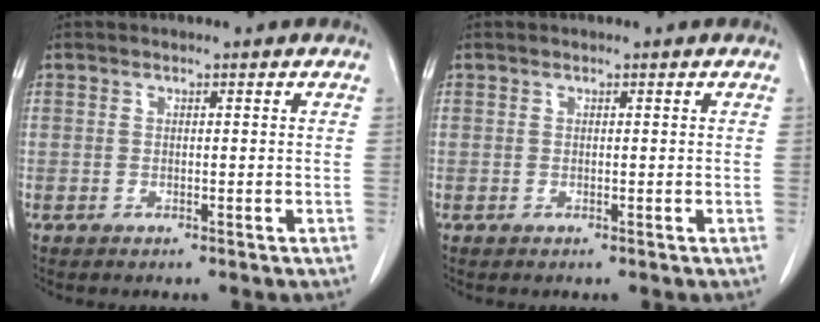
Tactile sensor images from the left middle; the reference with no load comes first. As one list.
[{"total": 0.0}]